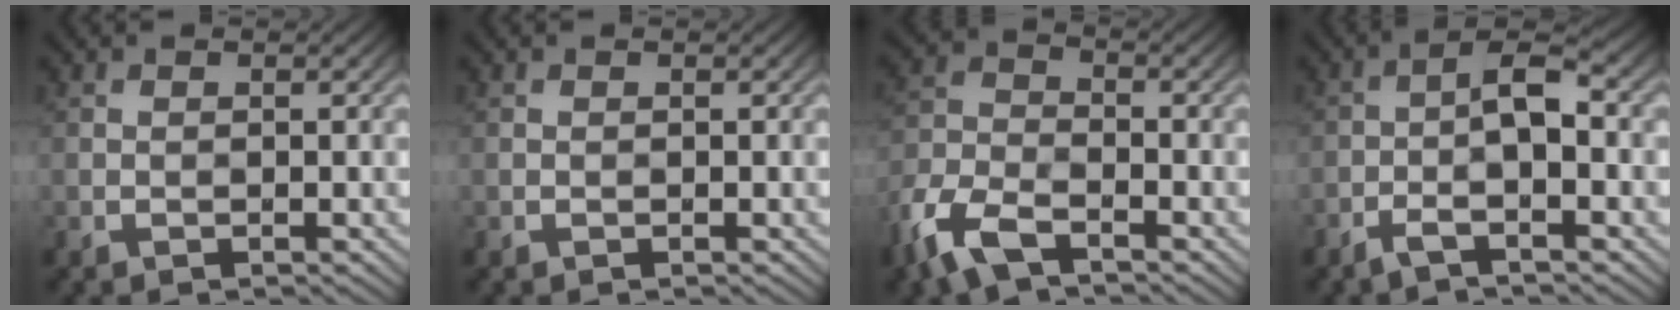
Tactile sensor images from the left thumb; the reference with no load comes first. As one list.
[{"total": 0.0}, {"total": 8.2, "force": [-4.6, 4.0, 5.5], "torque": [-0.126, -0.009, -0.112]}, {"total": 4.4, "force": [-0.6, 1.1, 4.3], "torque": [-0.072, 0.015, -0.018]}]